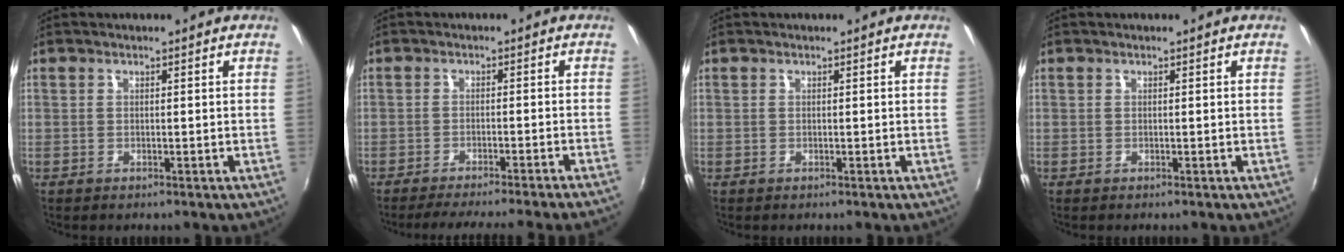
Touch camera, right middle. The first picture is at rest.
{"total": 10.5, "force": [-9.3, -2.0, 4.4], "torque": [-0.083, -0.015, -0.130]}
{"total": 0.0}
{"total": 0.0}